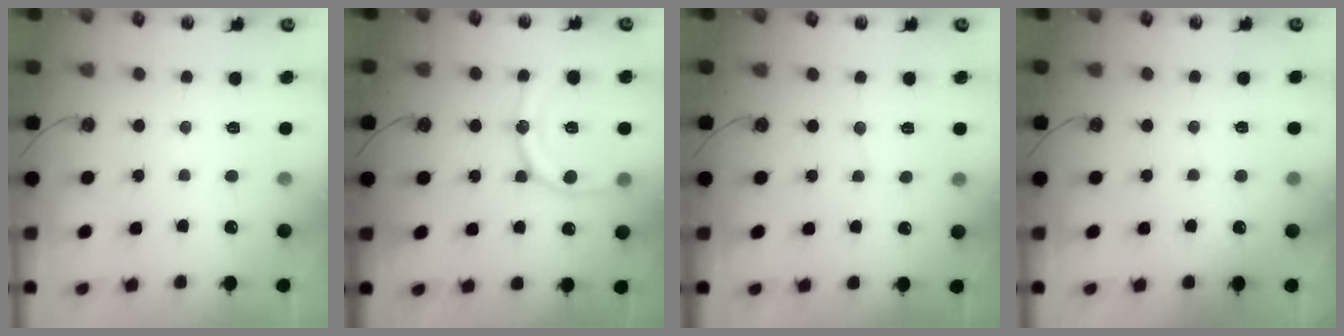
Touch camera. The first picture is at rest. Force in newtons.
{"total": 14.4, "press": 14.3, "slide": 1.5}
{"total": 3.1, "press": 3.1, "slide": 0.2}
{"total": 2.7, "press": 2.6, "slide": 0.2}